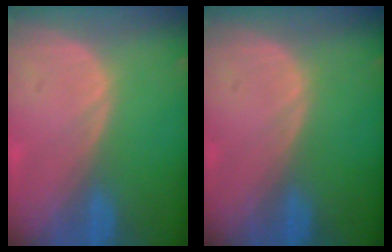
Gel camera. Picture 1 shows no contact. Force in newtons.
{"total": 0.0}